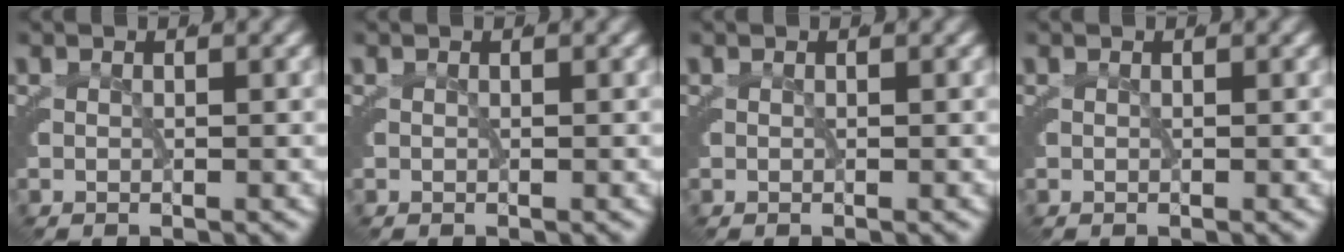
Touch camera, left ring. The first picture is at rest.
{"total": 0.0}
{"total": 0.0}
{"total": 0.0}